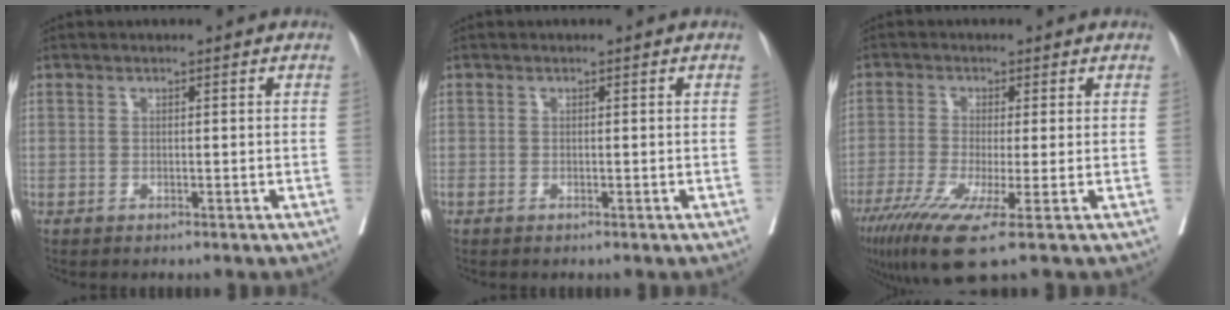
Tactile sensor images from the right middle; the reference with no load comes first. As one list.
[{"total": 0.0}, {"total": 9.4, "force": [-5.2, 0.0, 7.9], "torque": [-0.133, -0.029, -0.087]}]